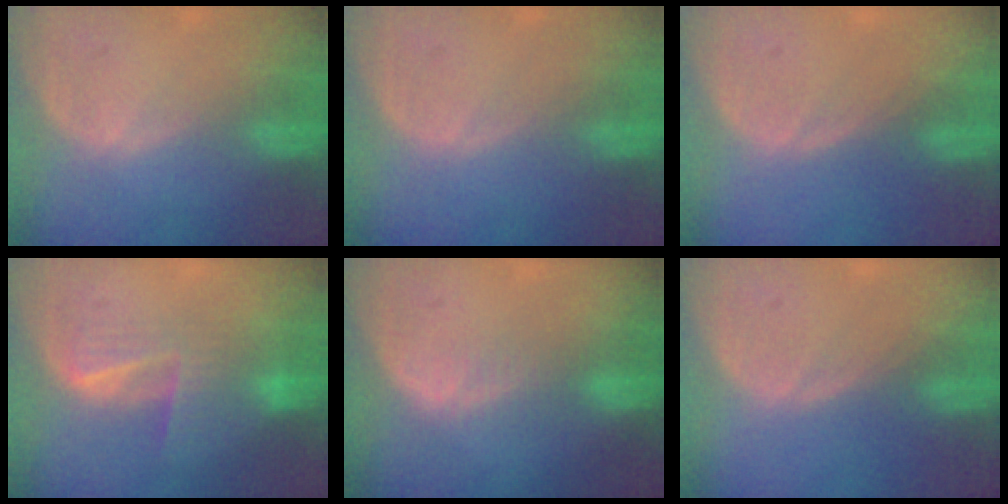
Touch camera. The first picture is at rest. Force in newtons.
{"total": 0.0}
{"total": 0.0}
{"total": 6.2, "press": 5.9, "slide": 1.9}
{"total": 2.5, "press": 2.0, "slide": 1.6}
{"total": 0.0}